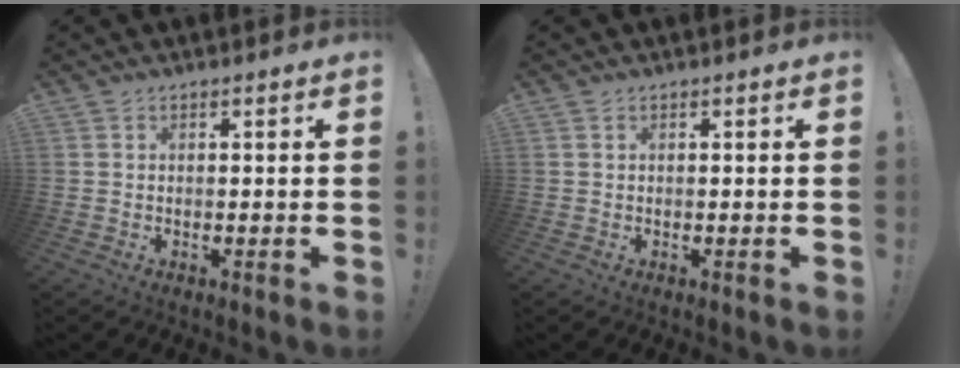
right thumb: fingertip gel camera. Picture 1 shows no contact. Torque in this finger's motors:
{"motor_torque": [0.00, -0.04, -0.10, -0.02, 0.00]}